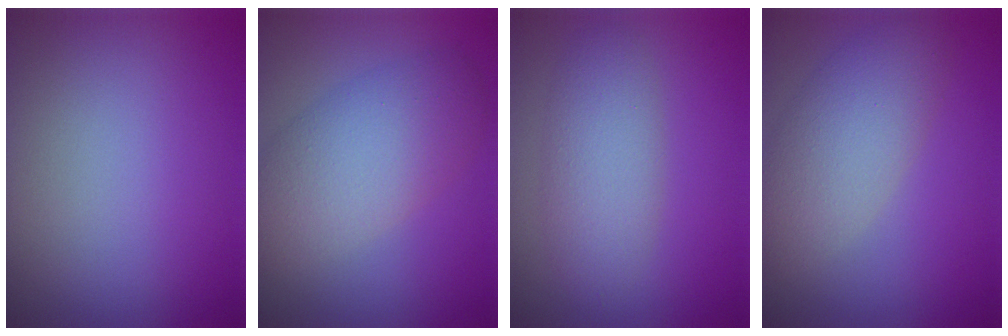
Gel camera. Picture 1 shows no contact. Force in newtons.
{"total": 6.5, "press": 6.5, "slide": 0.3}
{"total": 3.8, "press": 3.8, "slide": 0.1}
{"total": 5.0, "press": 5.0, "slide": 0.3}